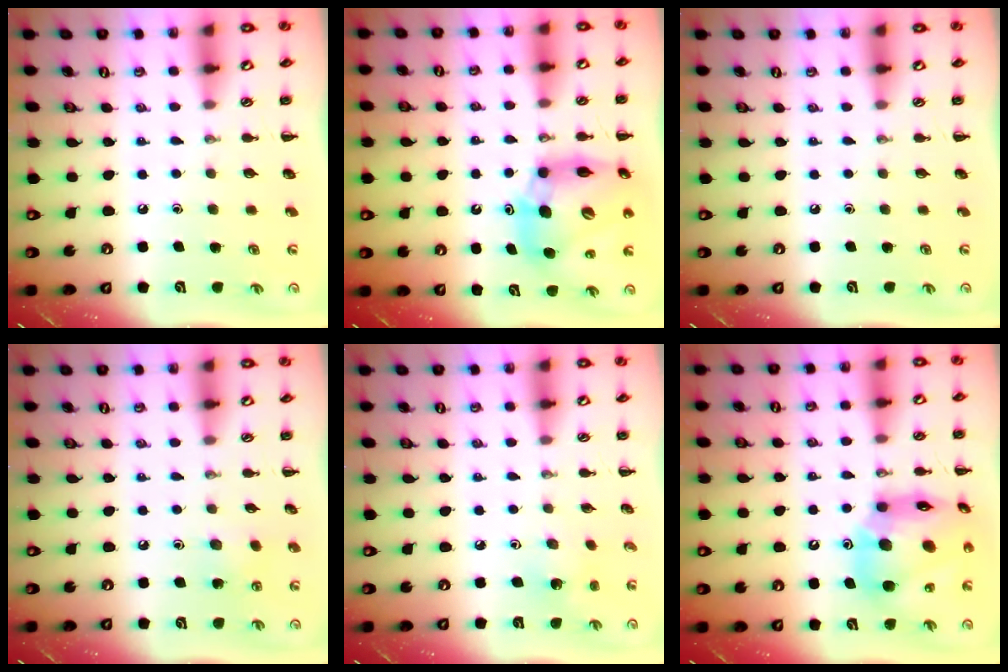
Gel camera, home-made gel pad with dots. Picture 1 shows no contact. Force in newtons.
{"total": 13.3, "press": 12.8, "slide": 3.7}
{"total": 0.0}
{"total": 7.2, "press": 7.0, "slide": 1.4}
{"total": 1.6, "press": 1.5, "slide": 0.5}
{"total": 19.2, "press": 18.5, "slide": 5.3}